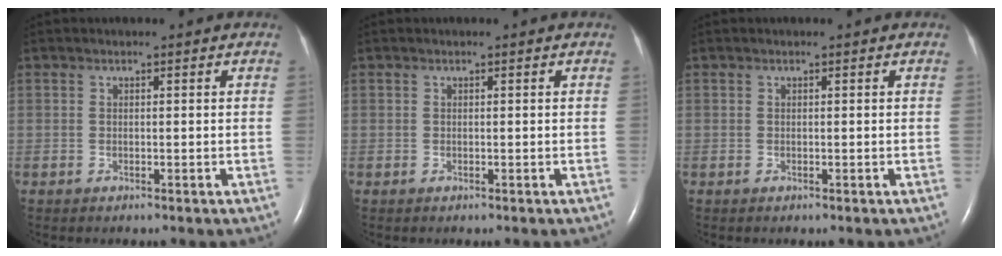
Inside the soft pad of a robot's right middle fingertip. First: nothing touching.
{"total": 0.0}
{"total": 0.0}